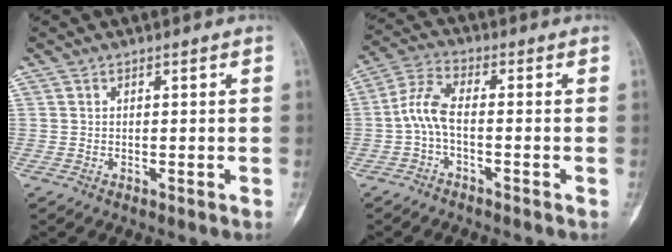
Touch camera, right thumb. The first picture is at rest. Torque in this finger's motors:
{"motor_torque": [0.02, 0.31, 0.41, 0.33, 0.20]}